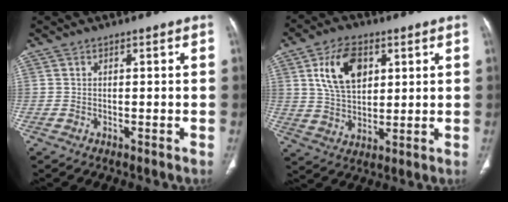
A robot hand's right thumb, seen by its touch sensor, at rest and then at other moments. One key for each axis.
{"total": 11.7, "fx": 4.2, "fy": 7.3, "fz": 8.2, "tx": -0.129, "ty": -0.010, "tz": 0.081}